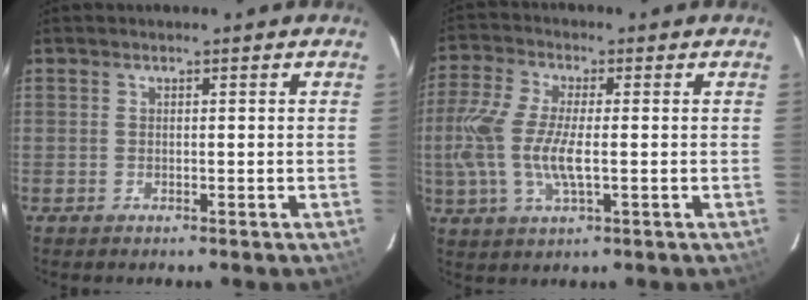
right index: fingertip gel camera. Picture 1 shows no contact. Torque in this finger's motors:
{"motor_torque": [1.31, -0.10, 0.86, 0.21]}